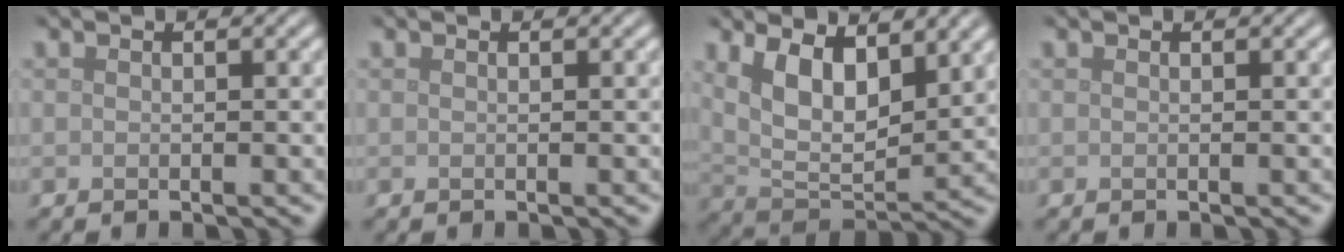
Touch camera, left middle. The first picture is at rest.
{"total": 0.0}
{"total": 7.6, "force": [3.3, 3.6, 5.8], "torque": [-0.113, -0.006, 0.057]}
{"total": 0.0}